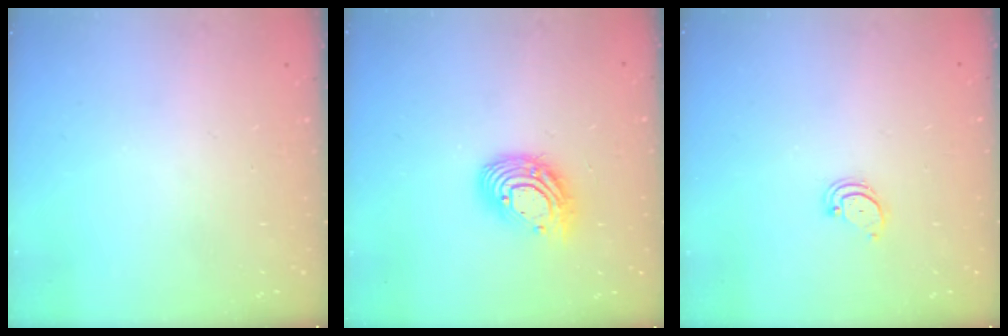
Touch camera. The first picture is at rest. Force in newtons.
{"total": 13.9, "press": 13.9, "slide": 1.2}
{"total": 2.2, "press": 2.2, "slide": 0.3}